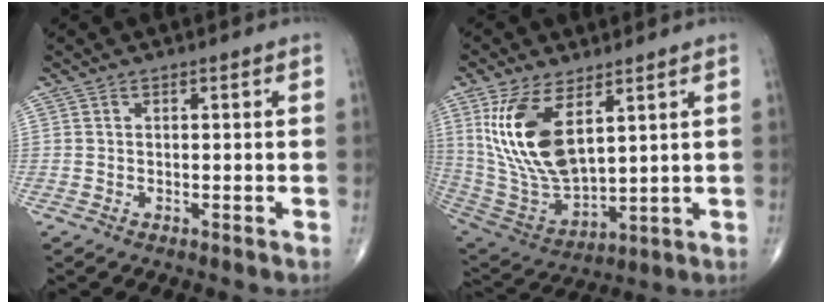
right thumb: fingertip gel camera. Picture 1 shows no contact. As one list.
[{"total": 16.7, "force": [6.5, 7.7, 13.3], "torque": [-0.253, -0.030, 0.146]}]